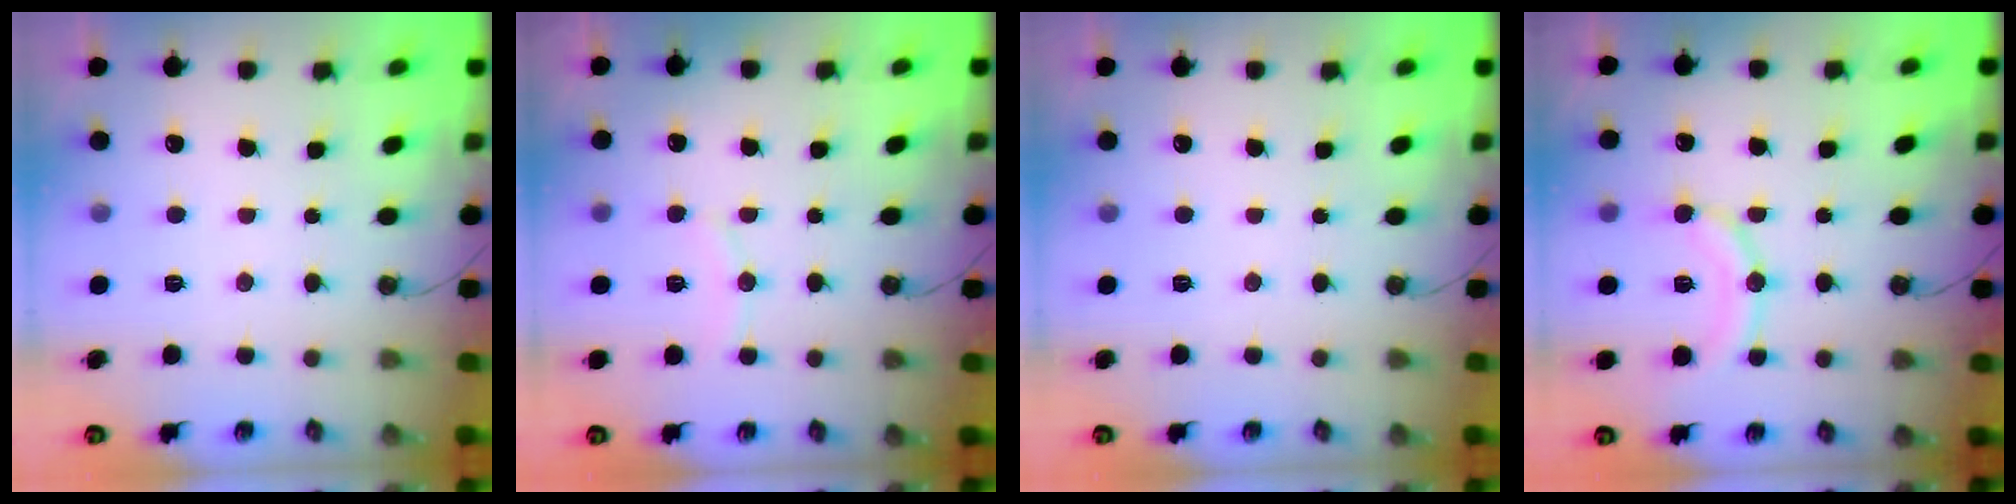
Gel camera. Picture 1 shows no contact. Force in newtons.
{"total": 5.6, "press": 5.5, "slide": 0.6}
{"total": 0.0}
{"total": 13.3, "press": 13.1, "slide": 2.5}